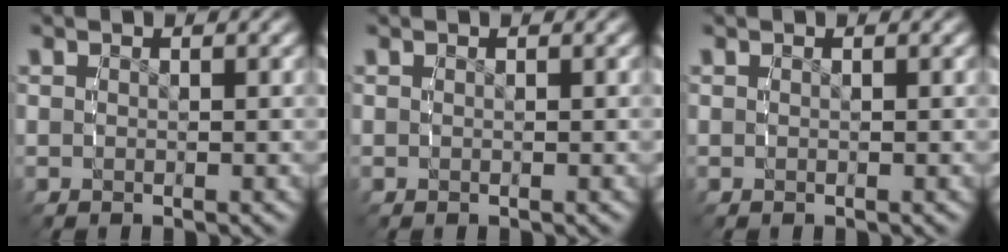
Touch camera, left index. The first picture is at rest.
{"total": 0.0}
{"total": 0.0}